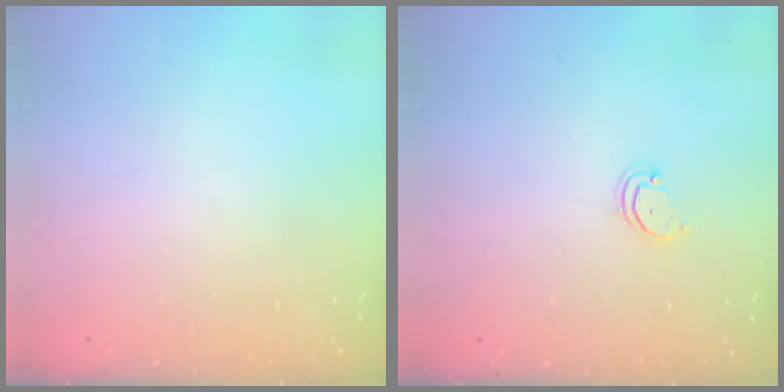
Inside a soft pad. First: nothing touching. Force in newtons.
{"total": 2.6, "press": 2.6, "slide": 0.2}